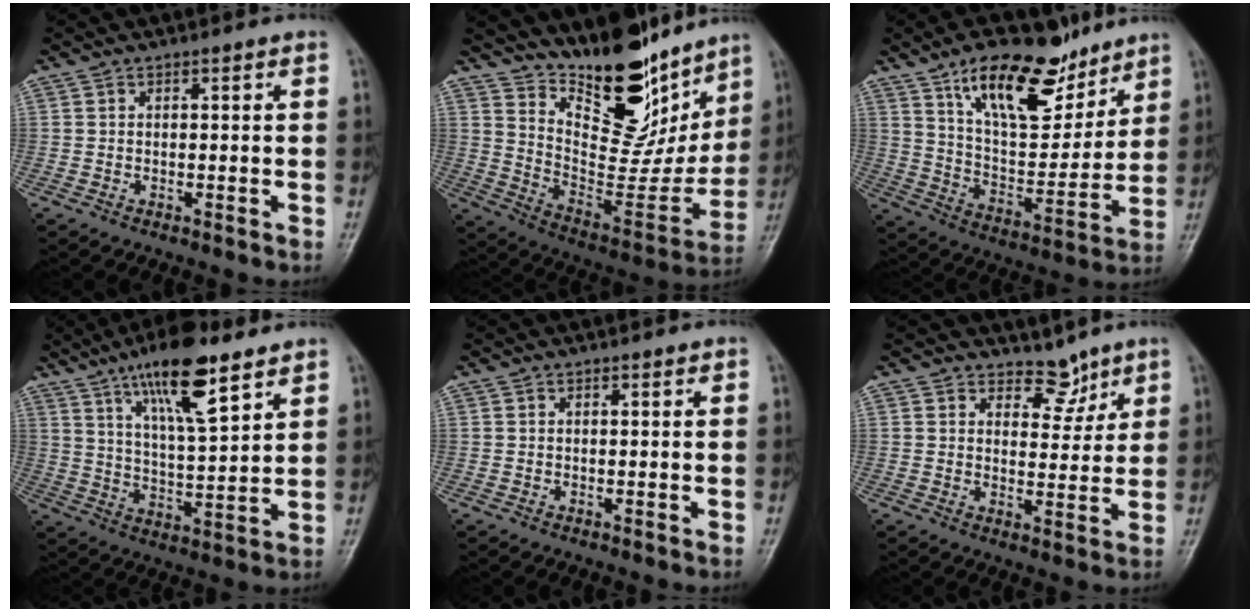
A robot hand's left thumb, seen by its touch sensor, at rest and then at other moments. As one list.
[{"total": 23.6, "force": [17.2, 10.0, 12.7], "torque": [-0.139, -0.109, 0.280]}, {"total": 19.7, "force": [12.5, 8.6, 12.5], "torque": [-0.152, -0.069, 0.217]}, {"total": 14.7, "force": [9.3, 3.9, 10.7], "torque": [-0.163, -0.045, 0.160]}, {"total": 0.0}, {"total": 4.8, "force": [3.9, 2.7, 0.8], "torque": [0.019, -0.030, 0.063]}]